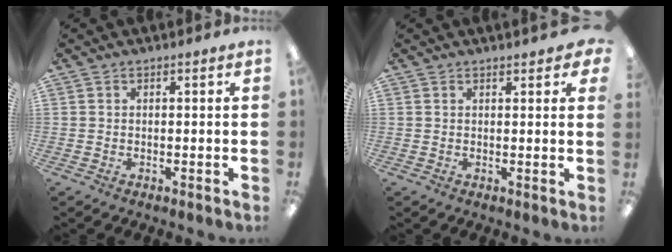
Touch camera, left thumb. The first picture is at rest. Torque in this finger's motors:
{"motor_torque": [0.05, 0.02, -0.11, 0.26, 0.03]}